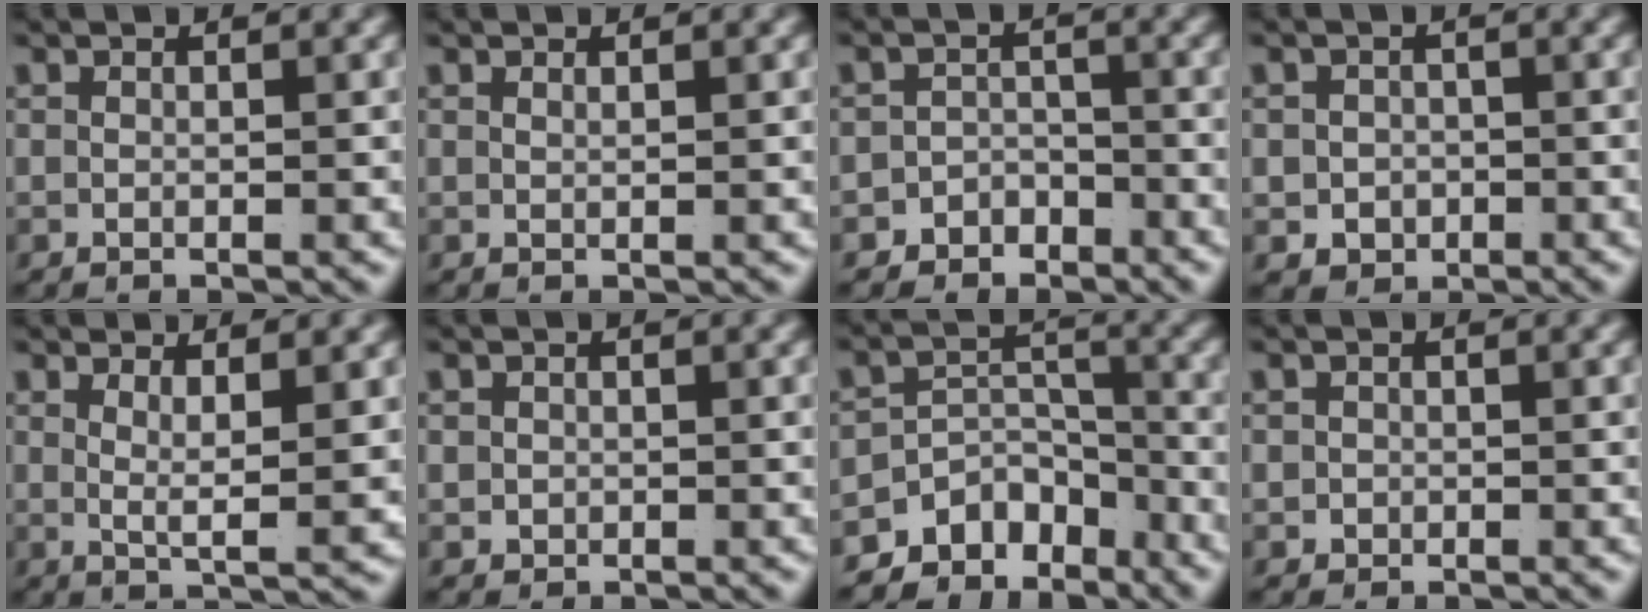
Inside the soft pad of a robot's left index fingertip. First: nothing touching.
{"total": 0.8, "force": [0.4, -0.7, 0.1], "torque": [-0.001, -0.005, 0.013]}
{"total": 4.6, "force": [-3.6, 2.9, 0.1], "torque": [0.005, -0.012, -0.066]}
{"total": 3.5, "force": [-1.2, 3.1, 1.1], "torque": [-0.016, -0.017, -0.014]}
{"total": 2.9, "force": [1.0, -0.1, 2.7], "torque": [-0.049, -0.017, 0.025]}
{"total": 1.2, "force": [-0.1, 1.1, 0.4], "torque": [-0.019, -0.012, 0.007]}
{"total": 10.4, "force": [-6.5, 7.1, 3.8], "torque": [-0.054, -0.026, -0.109]}
{"total": 1.4, "force": [-0.4, 1.3, 0.3], "torque": [-0.016, -0.014, 0.000]}